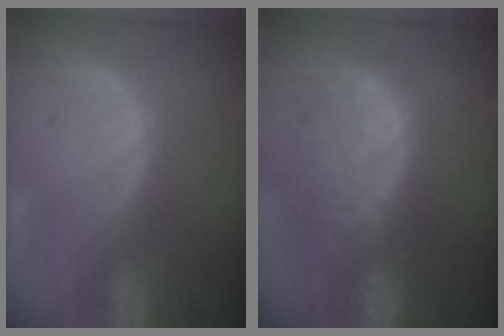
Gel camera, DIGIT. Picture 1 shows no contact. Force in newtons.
{"total": 10.8, "press": 9.4, "slide": 5.3}